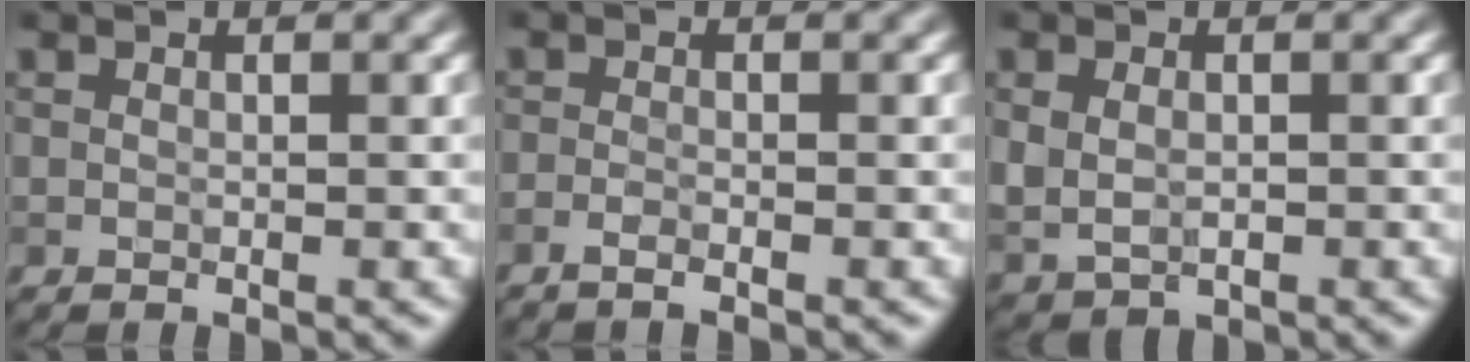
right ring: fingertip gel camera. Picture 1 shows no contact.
{"total": 1.4, "force": [-1.0, 0.3, 1.0], "torque": [-0.016, -0.001, -0.024]}
{"total": 2.2, "force": [0.1, 1.6, 1.5], "torque": [-0.034, -0.006, 0.008]}